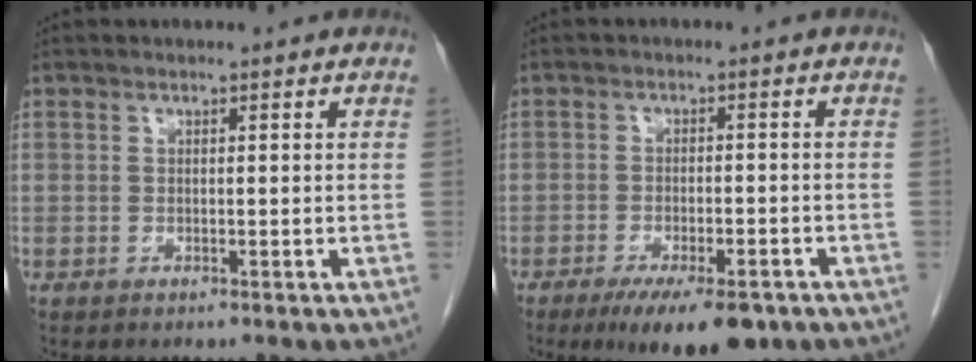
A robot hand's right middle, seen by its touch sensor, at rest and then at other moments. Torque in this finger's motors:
{"motor_torque": [1.20, -0.94, 0.40, 0.11]}